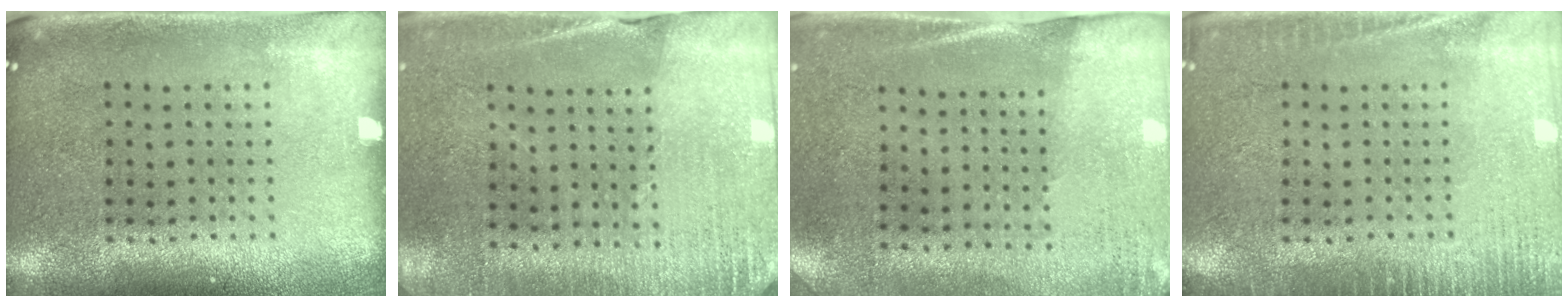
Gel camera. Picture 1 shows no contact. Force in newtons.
{"total": 2.6, "press": 2.5, "slide": 0.6}
{"total": 2.6, "press": 2.3, "slide": 1.3}
{"total": 2.9, "press": 2.9, "slide": 0.4}